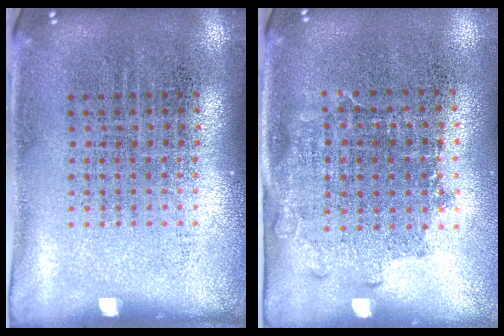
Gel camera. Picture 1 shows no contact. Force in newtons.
{"total": 1.3, "press": 1.1, "slide": 0.8}